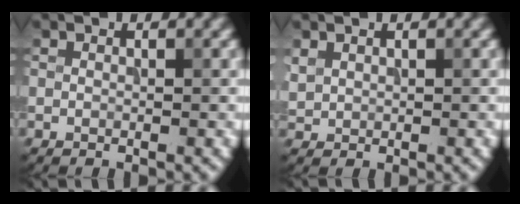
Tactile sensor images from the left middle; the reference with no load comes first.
{"total": 1.1, "force": [0.7, 0.8, 0.3], "torque": [-0.007, 0.000, 0.019]}